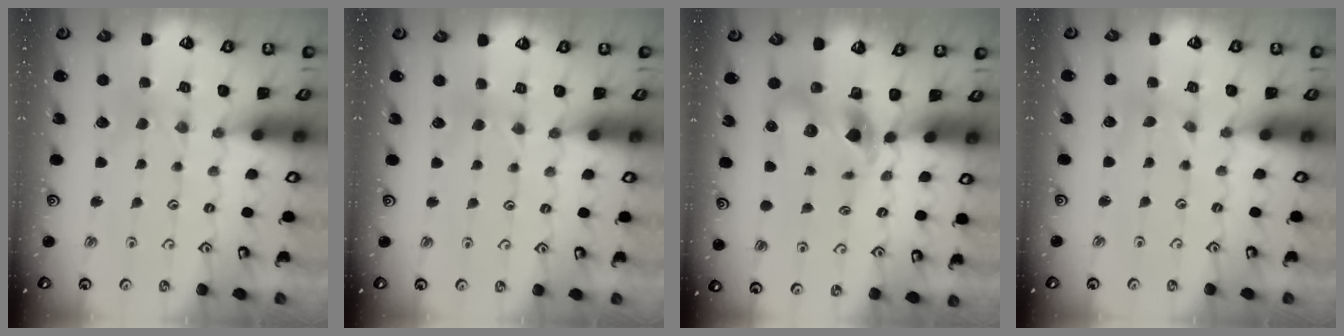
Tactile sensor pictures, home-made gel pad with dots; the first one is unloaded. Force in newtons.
{"total": 1.9, "press": 1.9, "slide": 0.4}
{"total": 7.2, "press": 7.1, "slide": 0.9}
{"total": 0.0}